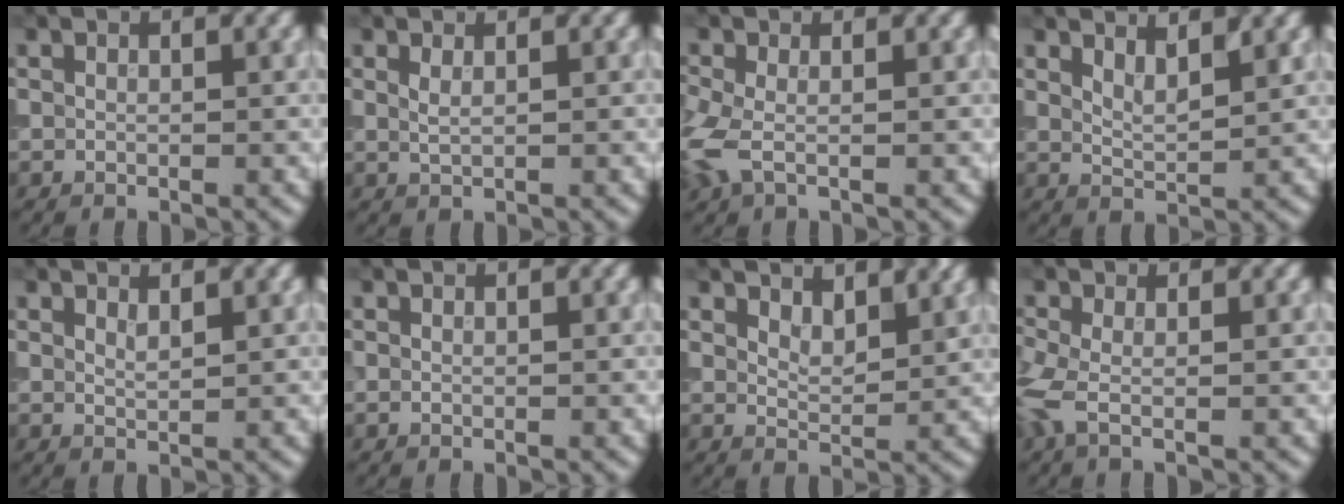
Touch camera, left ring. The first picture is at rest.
{"total": 1.1, "force": [0.5, 0.4, 0.8], "torque": [-0.014, 0.000, 0.009]}
{"total": 2.9, "force": [-0.5, 1.6, 2.4], "torque": [-0.069, -0.006, -0.017]}
{"total": 2.5, "force": [1.9, 0.6, 1.5], "torque": [-0.018, -0.003, 0.032]}
{"total": 0.9, "force": [0.7, 0.2, 0.5], "torque": [-0.009, -0.002, 0.013]}
{"total": 0.0}
{"total": 2.7, "force": [2.2, 0.9, 1.3], "torque": [-0.023, -0.001, 0.038]}
{"total": 2.5, "force": [-0.7, 0.8, 2.3], "torque": [-0.060, -0.006, -0.022]}